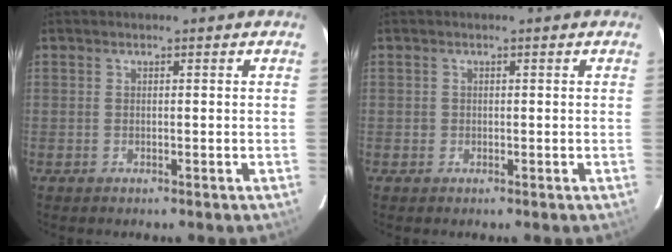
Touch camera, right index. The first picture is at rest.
{"total": 0.8, "force": [-0.2, 0.8, 0.0], "torque": [0.001, 0.000, -0.002]}